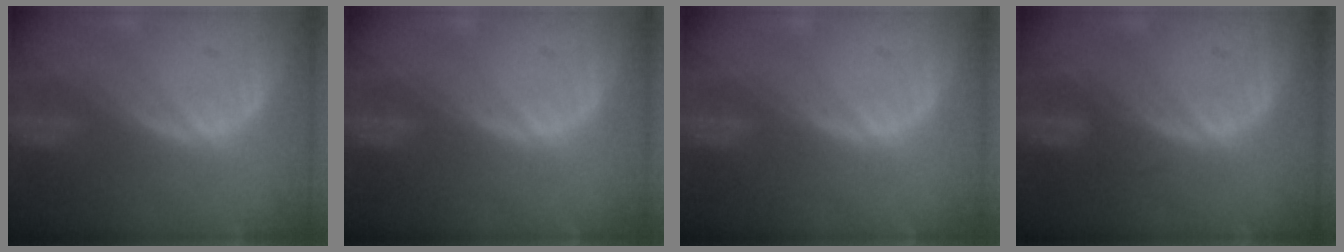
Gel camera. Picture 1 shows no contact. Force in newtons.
{"total": 0.0}
{"total": 0.0}
{"total": 1.2, "press": 1.2, "slide": 0.1}